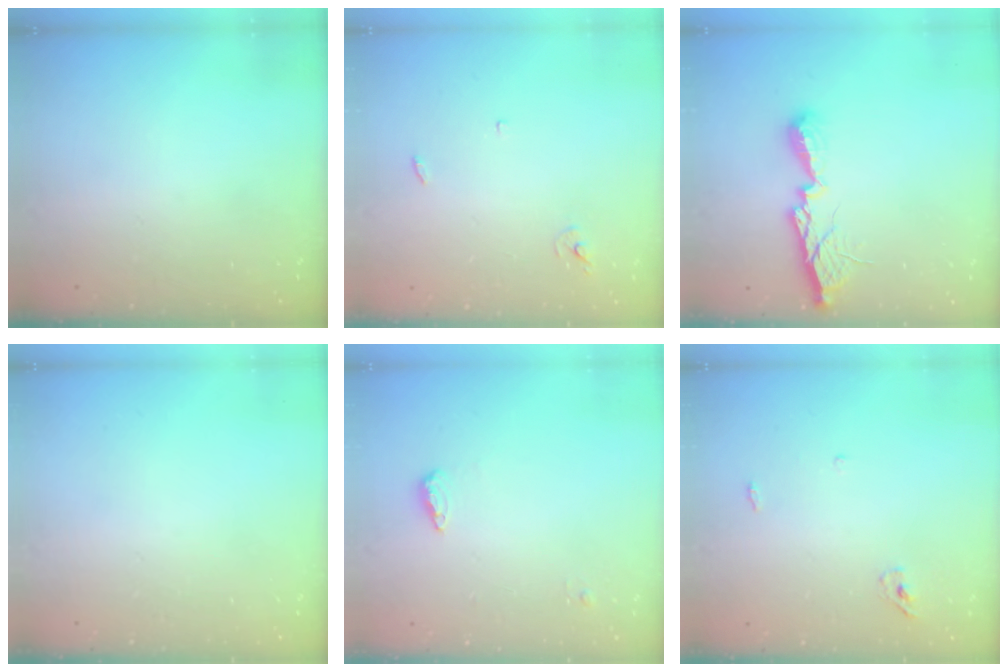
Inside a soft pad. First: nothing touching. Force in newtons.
{"total": 2.4, "press": 2.4, "slide": 0.1}
{"total": 10.7, "press": 10.7, "slide": 0.3}
{"total": 0.0}
{"total": 5.0, "press": 4.9, "slide": 1.1}
{"total": 3.3, "press": 3.3, "slide": 0.7}